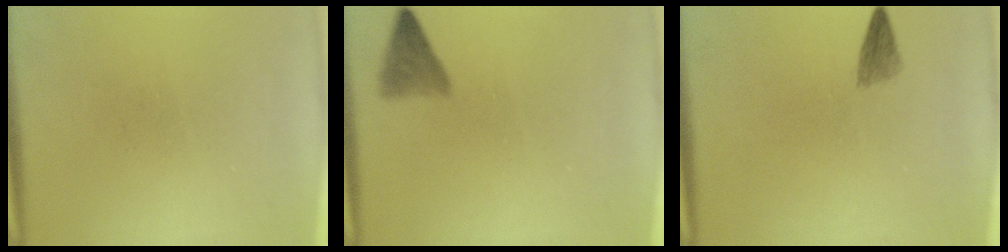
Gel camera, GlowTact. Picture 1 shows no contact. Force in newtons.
{"total": 2.8}
{"total": 1.7}